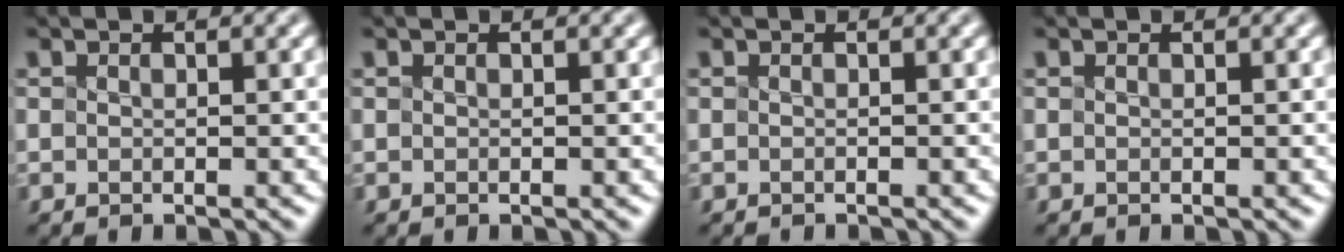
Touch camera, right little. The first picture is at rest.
{"total": 0.0}
{"total": 0.8, "force": [-0.7, 0.0, 0.1], "torque": [0.005, -0.003, -0.013]}
{"total": 0.0}